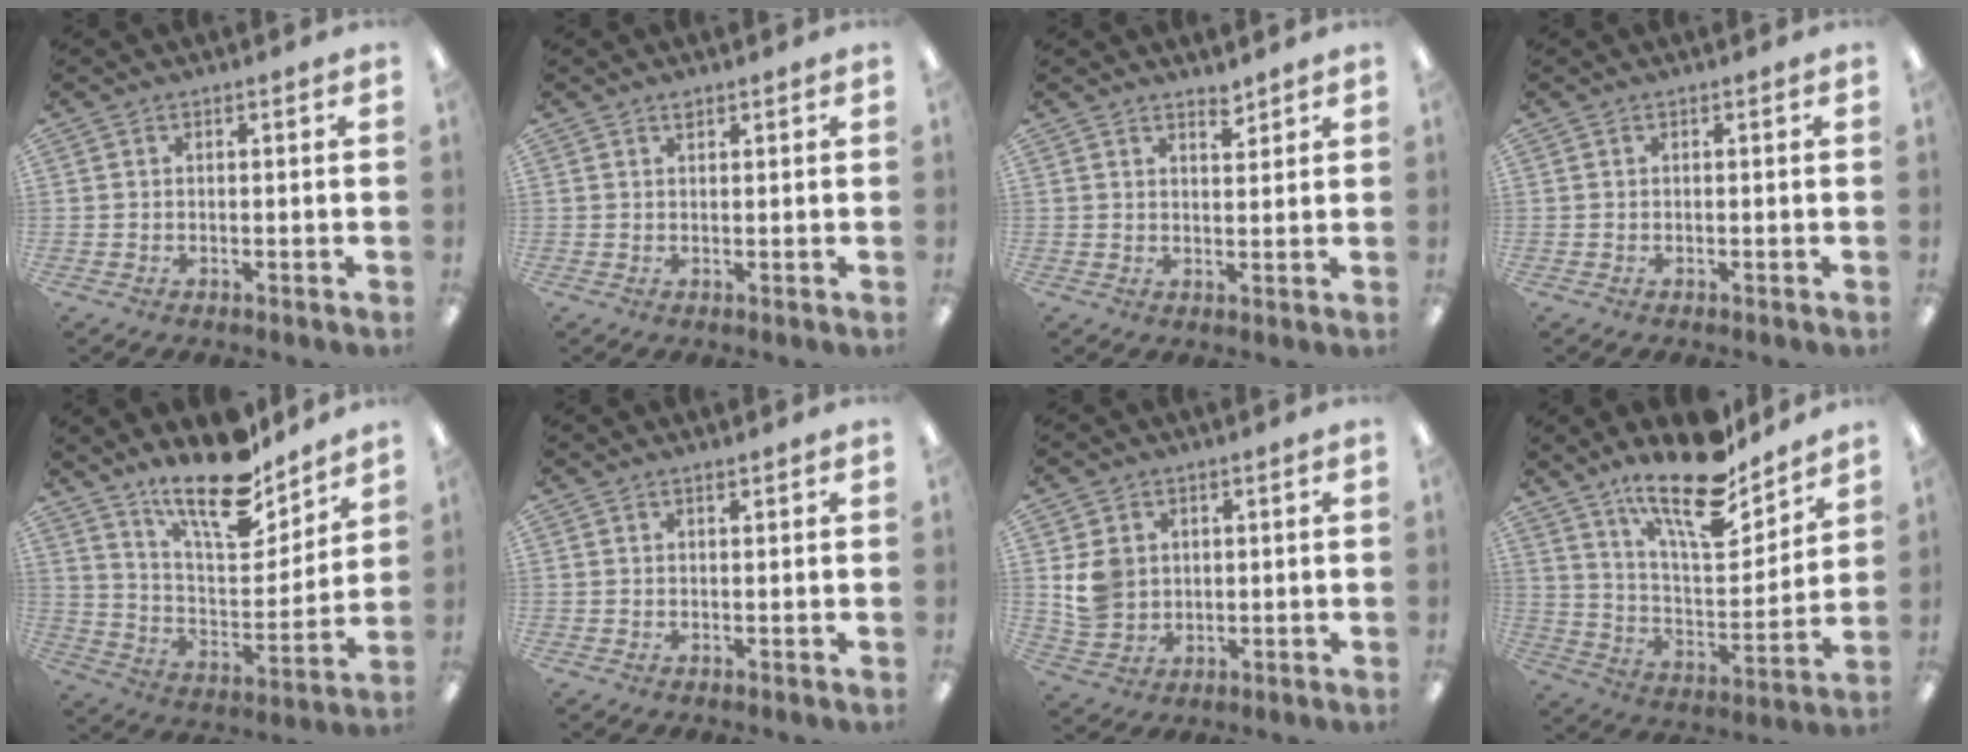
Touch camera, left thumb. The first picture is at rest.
{"total": 1.1, "force": [0.9, 0.3, 0.4], "torque": [-0.001, -0.004, 0.016]}
{"total": 3.0, "force": [2.7, 0.9, 0.9], "torque": [0.002, -0.022, 0.044]}
{"total": 0.0}
{"total": 18.1, "force": [14.6, 5.8, 9.1], "torque": [-0.156, -0.101, 0.250]}
{"total": 0.8, "force": [0.8, 0.1, 0.2], "torque": [-0.004, -0.001, 0.015]}
{"total": 7.0, "force": [1.9, 6.1, 2.7], "torque": [-0.046, 0.005, 0.038]}
{"total": 19.3, "force": [14.7, 6.3, 10.9], "torque": [-0.184, -0.095, 0.249]}